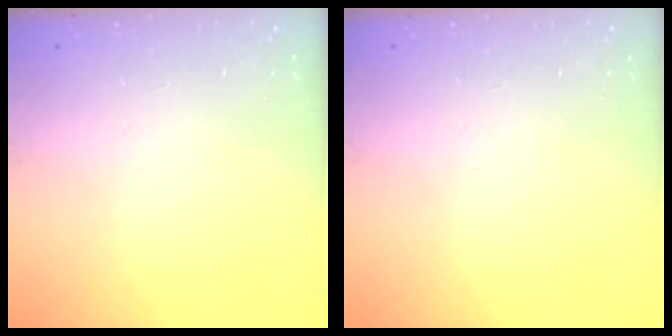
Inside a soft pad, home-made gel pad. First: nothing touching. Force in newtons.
{"total": 0.0}